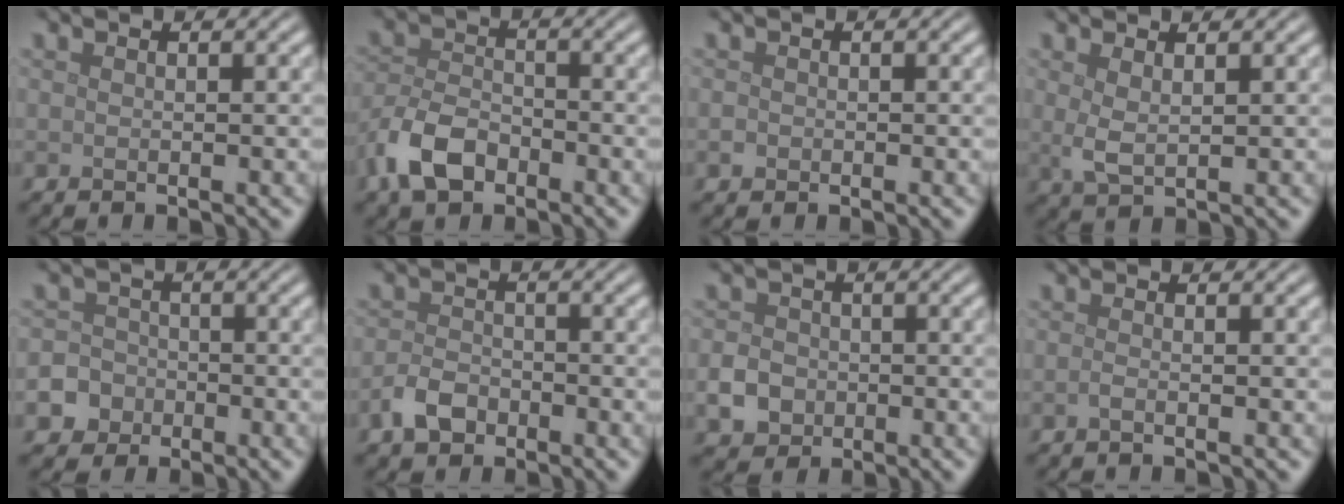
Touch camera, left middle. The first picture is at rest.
{"total": 5.0, "force": [-3.0, 2.9, 2.8], "torque": [-0.059, 0.000, -0.068]}
{"total": 0.6, "force": [-0.2, 0.6, 0.1], "torque": [0.001, -0.004, -0.006]}
{"total": 1.9, "force": [0.8, 0.7, 1.6], "torque": [-0.036, -0.004, 0.019]}
{"total": 6.2, "force": [-3.1, 5.3, 1.0], "torque": [-0.015, -0.012, -0.072]}
{"total": 2.7, "force": [-1.7, 1.7, 1.2], "torque": [-0.022, 0.004, -0.040]}
{"total": 2.9, "force": [-0.8, 2.5, 1.2], "torque": [-0.020, 0.001, -0.018]}
{"total": 0.7, "force": [-0.3, 0.3, 0.6], "torque": [-0.010, -0.002, -0.009]}